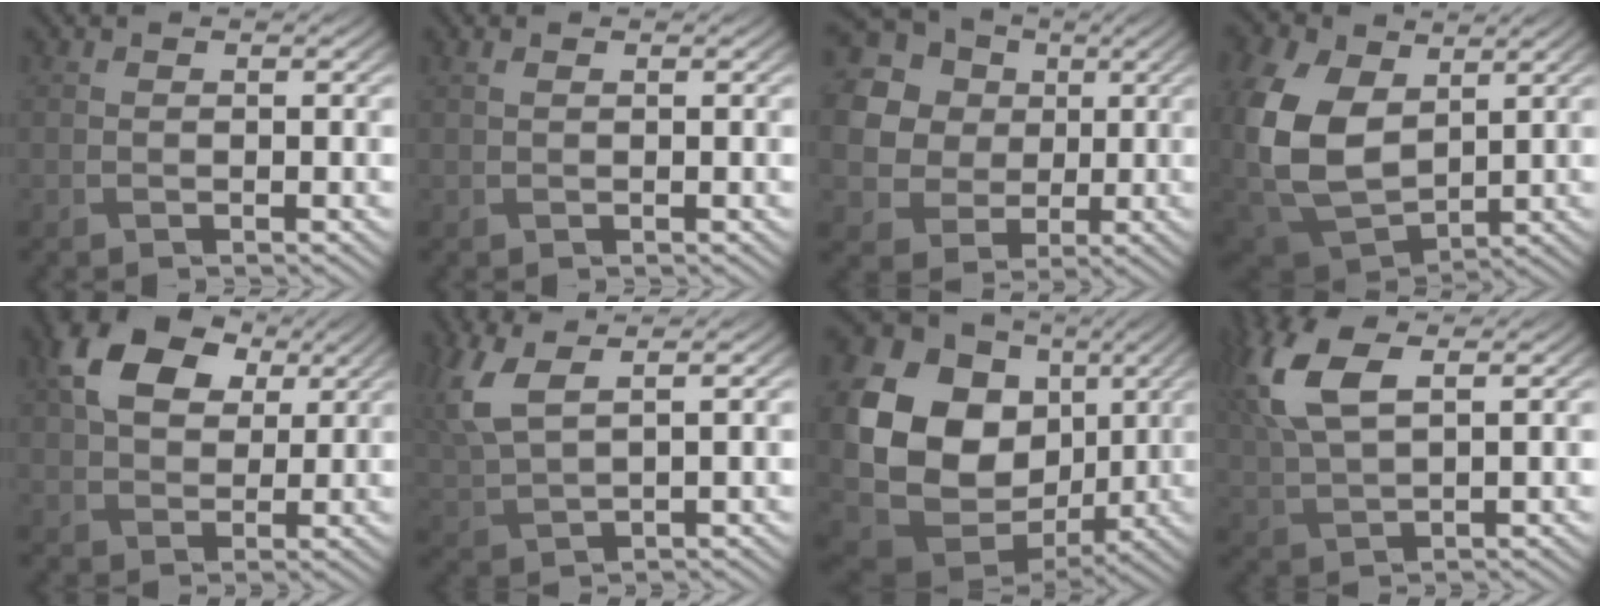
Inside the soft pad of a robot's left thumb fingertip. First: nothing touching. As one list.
[{"total": 0.6, "force": [0.3, 0.1, 0.5], "torque": [-0.015, 0.003, 0.006]}, {"total": 21.2, "force": [6.9, 18.4, 7.9], "torque": [-0.284, 0.026, 0.117]}, {"total": 13.2, "force": [2.4, 9.4, 8.9], "torque": [-0.247, -0.009, 0.049]}, {"total": 10.2, "force": [4.1, 6.8, 6.4], "torque": [-0.155, 0.014, 0.072]}, {"total": 6.9, "force": [3.2, 2.6, 5.5], "torque": [-0.152, 0.008, 0.070]}, {"total": 21.7, "force": [3.8, 17.3, 12.5], "torque": [-0.314, 0.005, 0.090]}, {"total": 9.8, "force": [3.8, 4.4, 7.9], "torque": [-0.216, 0.014, 0.076]}]